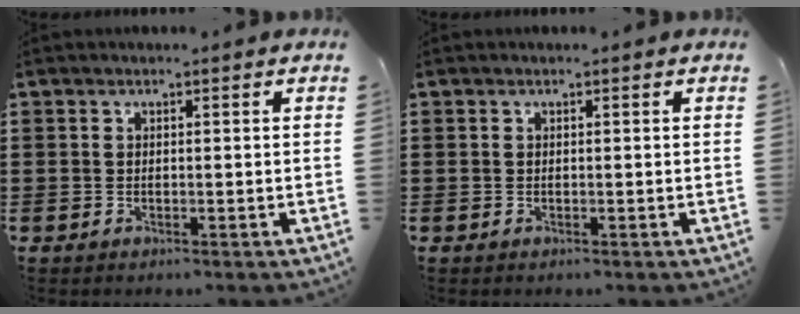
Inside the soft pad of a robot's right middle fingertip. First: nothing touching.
{"total": 0.0}